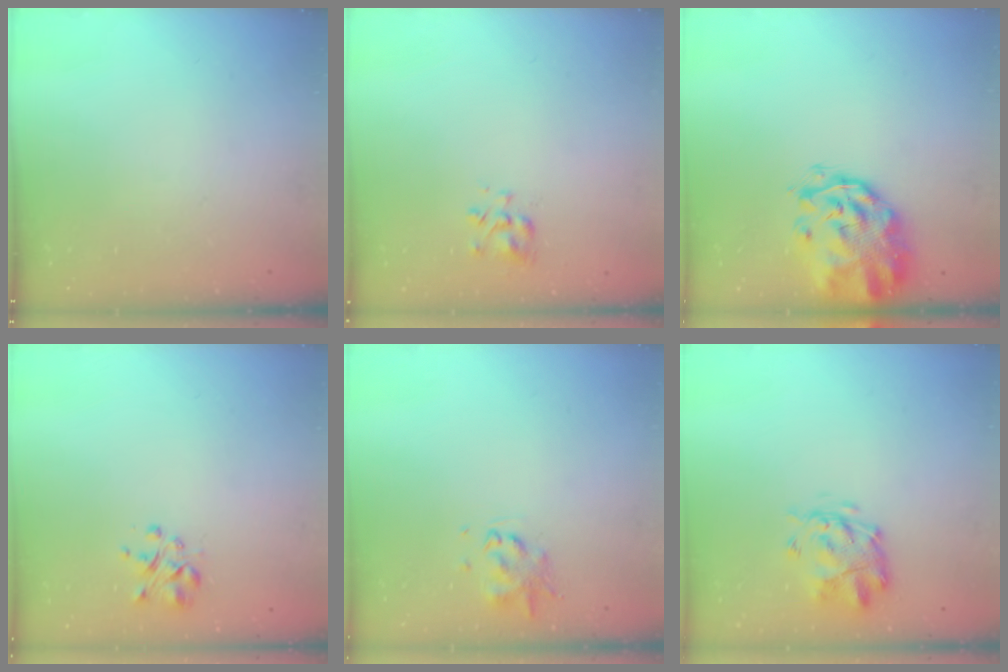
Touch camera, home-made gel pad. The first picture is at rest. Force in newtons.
{"total": 4.6, "press": 4.4, "slide": 1.2}
{"total": 3.4, "press": 3.3, "slide": 1.1}
{"total": 2.2, "press": 2.2, "slide": 0.3}
{"total": 1.9, "press": 1.9, "slide": 0.4}
{"total": 4.7, "press": 4.6, "slide": 1.3}